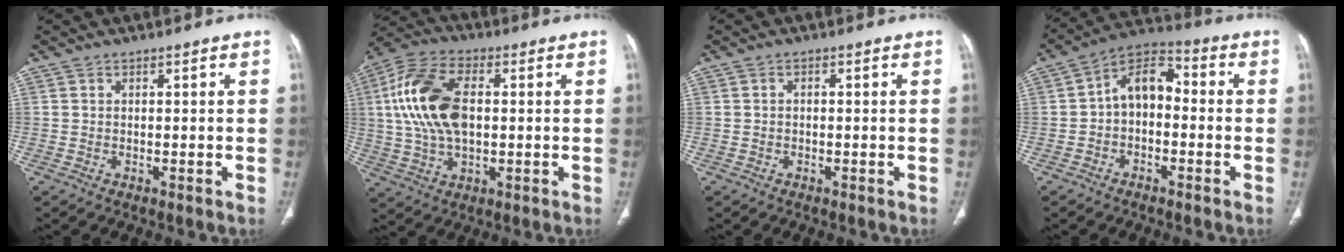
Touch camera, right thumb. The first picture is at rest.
{"total": 16.3, "force": [1.9, 9.3, 13.3], "torque": [-0.273, 0.014, 0.034]}
{"total": 0.6, "force": [-0.1, 0.4, 0.4], "torque": [-0.007, 0.001, -0.006]}
{"total": 9.2, "force": [-0.8, 6.2, 6.8], "torque": [-0.087, 0.040, -0.032]}